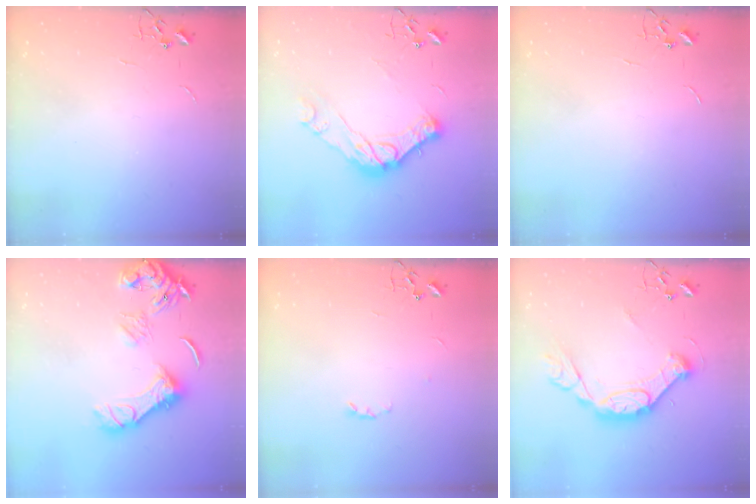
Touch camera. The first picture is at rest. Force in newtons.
{"total": 16.1, "press": 16.1, "slide": 1.1}
{"total": 0.0}
{"total": 14.9, "press": 14.8, "slide": 1.8}
{"total": 3.2, "press": 3.2, "slide": 0.6}
{"total": 16.3, "press": 16.3, "slide": 1.5}